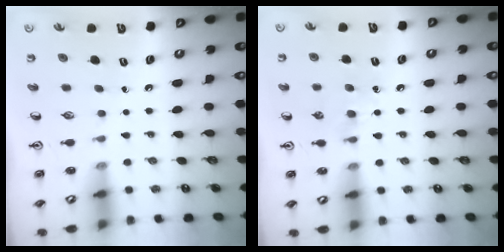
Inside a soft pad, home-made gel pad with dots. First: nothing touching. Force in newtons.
{"total": 6.8, "press": 6.8, "slide": 0.8}